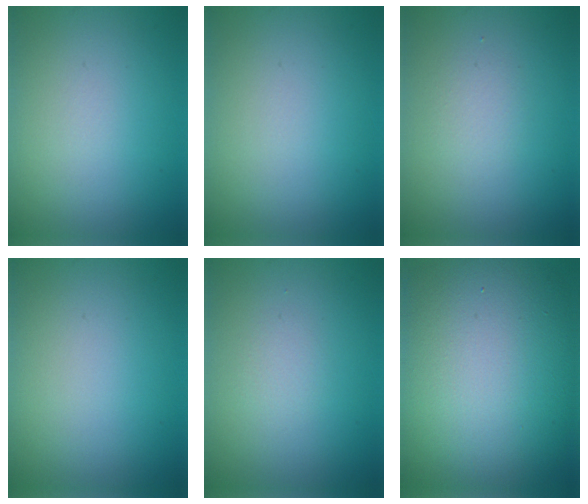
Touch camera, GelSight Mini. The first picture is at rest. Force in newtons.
{"total": 0.0}
{"total": 1.3, "press": 1.3, "slide": 0.1}
{"total": 0.0}
{"total": 0.9, "press": 0.9, "slide": 0.1}
{"total": 15.7, "press": 15.7, "slide": 0.8}